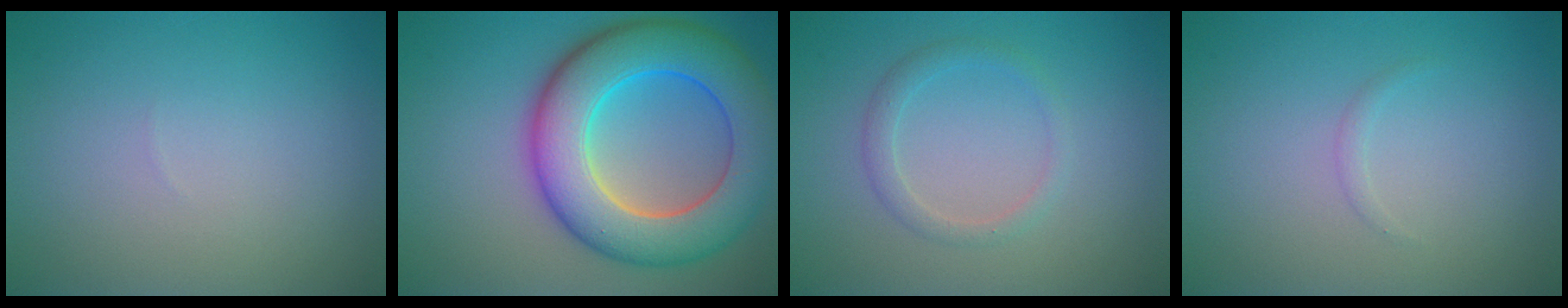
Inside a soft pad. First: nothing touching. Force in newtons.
{"total": 10.9, "press": 10.9, "slide": 0.3}
{"total": 1.6, "press": 1.6, "slide": 0.1}
{"total": 0.5, "press": 0.5, "slide": 0.0}